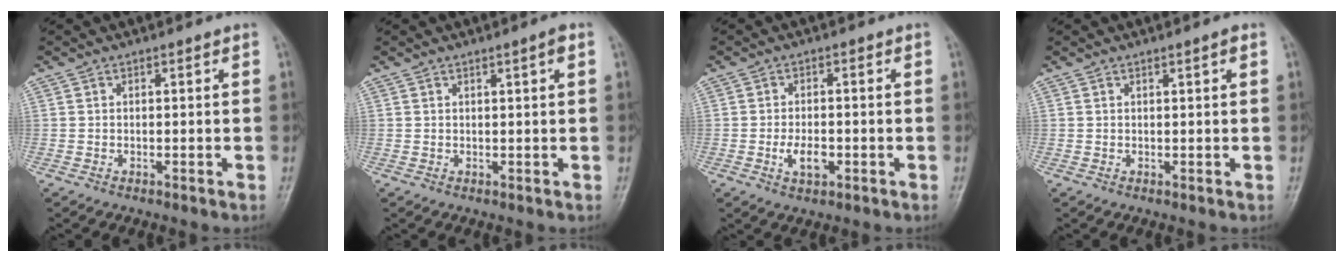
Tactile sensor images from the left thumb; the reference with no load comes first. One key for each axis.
{"total": 1.7, "fx": 0.8, "fy": 0.2, "fz": 1.5, "tx": -0.023, "ty": -0.001, "tz": 0.012}
{"total": 4.4, "fx": -1.4, "fy": 2.6, "fz": 3.3, "tx": -0.054, "ty": 0.004, "tz": -0.023}
{"total": 1.2, "fx": 0.6, "fy": 0.2, "fz": 1.0, "tx": -0.014, "ty": 0.000, "tz": 0.009}